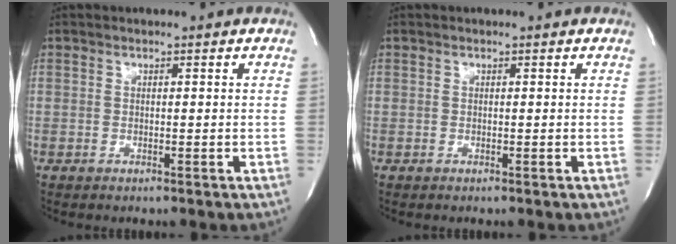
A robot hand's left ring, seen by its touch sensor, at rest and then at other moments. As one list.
[{"total": 0.0}]